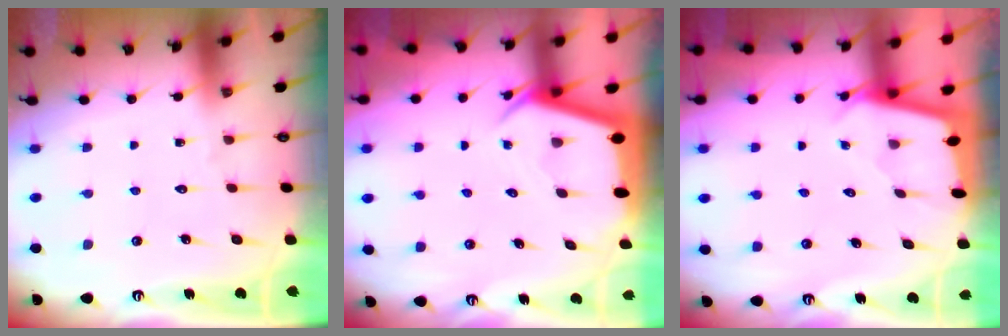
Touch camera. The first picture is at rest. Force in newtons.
{"total": 3.4, "press": 3.3, "slide": 0.3}
{"total": 1.9, "press": 1.9, "slide": 0.2}